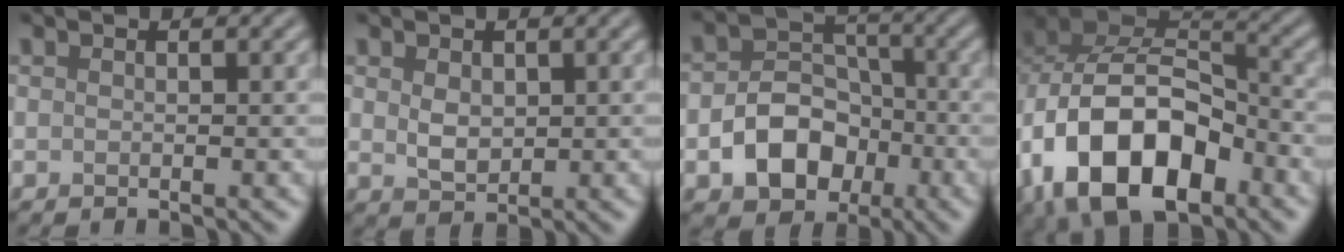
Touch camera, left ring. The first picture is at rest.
{"total": 2.3, "force": [0.5, 1.6, 1.6], "torque": [-0.032, -0.003, 0.014]}
{"total": 6.4, "force": [-2.3, 4.8, 3.6], "torque": [-0.054, -0.006, -0.037]}
{"total": 13.5, "force": [-5.3, 8.2, 9.3], "torque": [-0.174, -0.013, -0.098]}